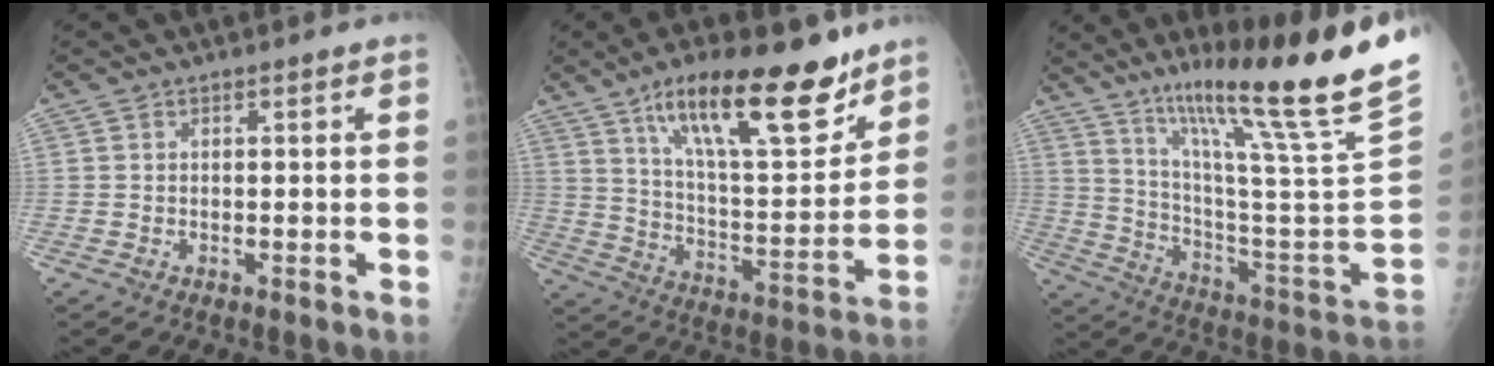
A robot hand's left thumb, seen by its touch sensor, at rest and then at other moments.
{"total": 22.7, "force": [14.4, 7.2, 15.9], "torque": [-0.221, -0.066, 0.242]}
{"total": 29.7, "force": [21.3, 0.5, 20.7], "torque": [-0.309, -0.125, 0.335]}